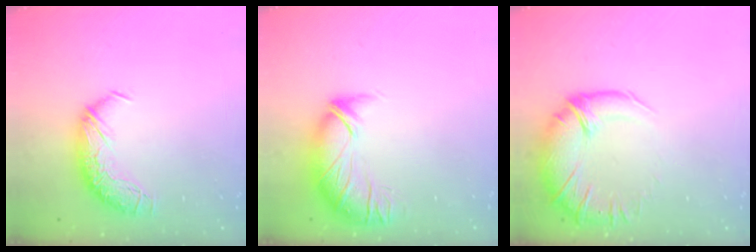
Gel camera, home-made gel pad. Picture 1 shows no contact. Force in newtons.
{"total": 2.9, "press": 1.4, "slide": 2.5}
{"total": 2.8, "press": 0.5, "slide": 2.8}